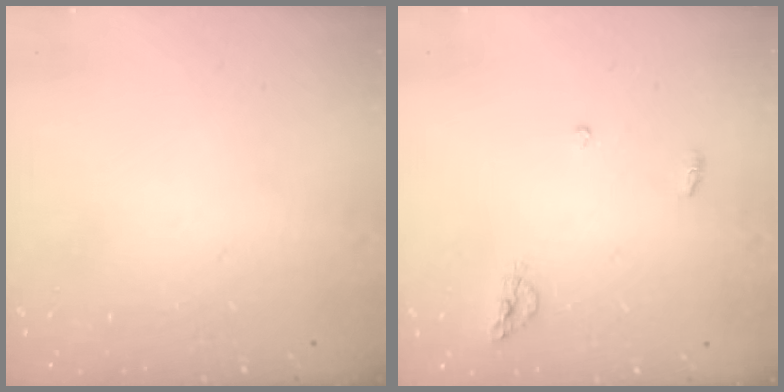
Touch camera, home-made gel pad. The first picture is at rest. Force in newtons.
{"total": 4.7, "press": 4.7, "slide": 0.2}